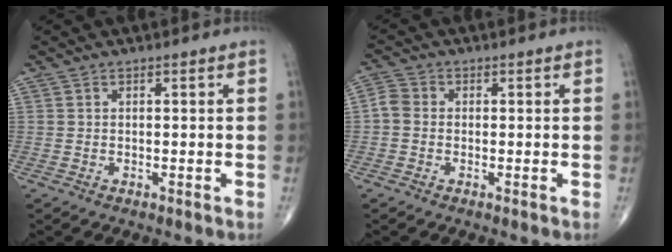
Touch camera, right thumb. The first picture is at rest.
{"total": 2.9, "force": [-0.4, 2.4, 1.5], "torque": [-0.026, 0.007, -0.018]}